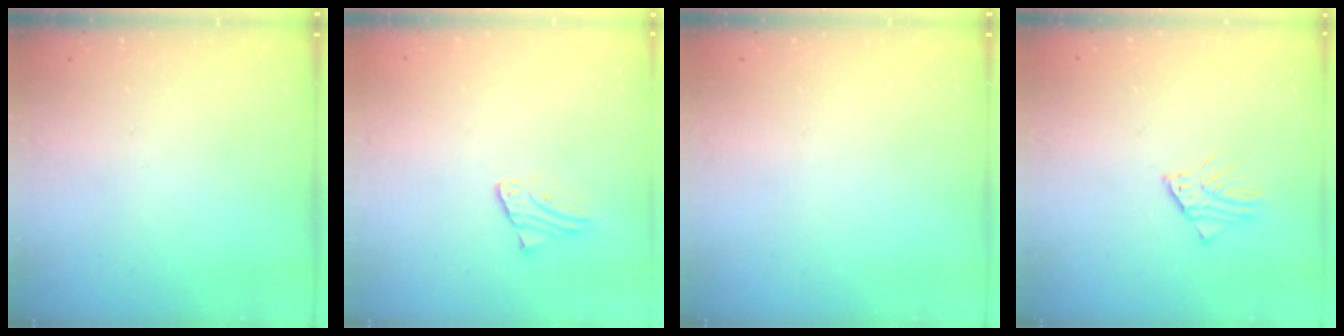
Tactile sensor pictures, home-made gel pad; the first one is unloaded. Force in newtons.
{"total": 1.9, "press": 1.9, "slide": 0.2}
{"total": 0.0}
{"total": 1.6, "press": 1.6, "slide": 0.2}